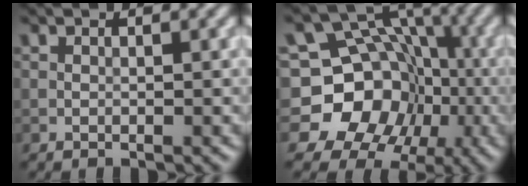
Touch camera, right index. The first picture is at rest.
{"total": 14.5, "force": [-3.8, 13.1, 4.8], "torque": [-0.094, 0.007, -0.078]}